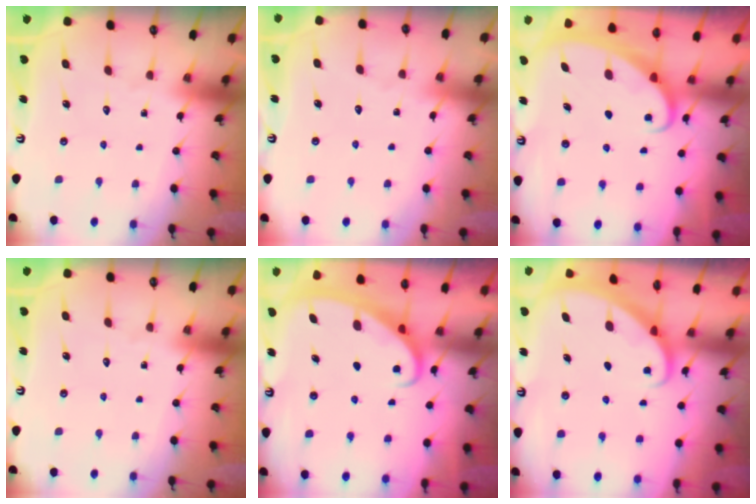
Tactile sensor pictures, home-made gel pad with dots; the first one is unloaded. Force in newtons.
{"total": 2.2, "press": 2.2, "slide": 0.3}
{"total": 2.2, "press": 2.2, "slide": 0.3}
{"total": 0.0}
{"total": 2.6, "press": 2.6, "slide": 0.4}
{"total": 1.8, "press": 1.8, "slide": 0.1}